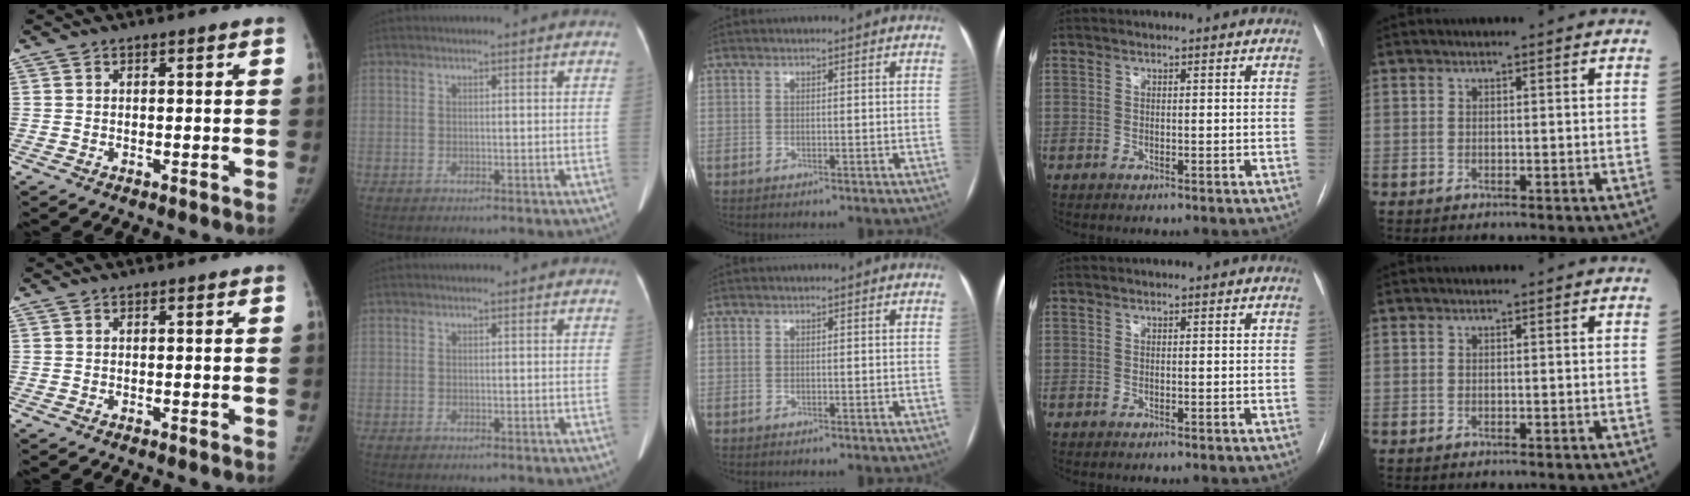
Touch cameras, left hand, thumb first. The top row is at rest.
{}